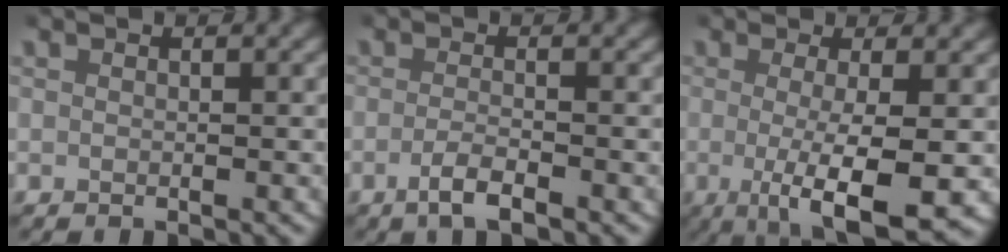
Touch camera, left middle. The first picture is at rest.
{"total": 2.1, "force": [-1.3, 0.5, 1.6], "torque": [-0.036, -0.010, -0.021]}
{"total": 6.7, "force": [-2.6, 1.8, 6.0], "torque": [-0.108, -0.029, -0.021]}